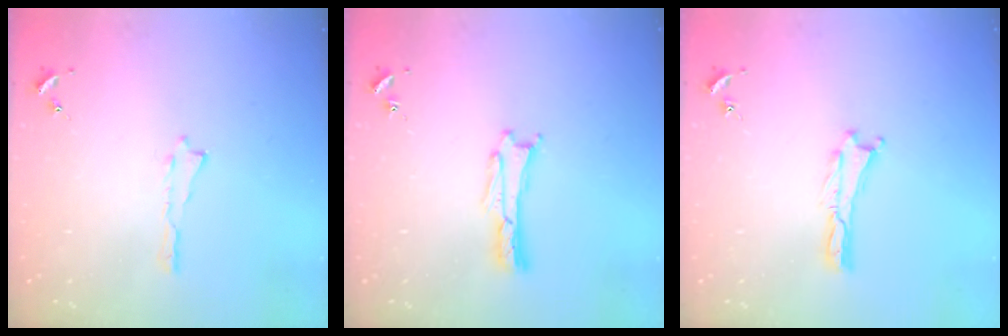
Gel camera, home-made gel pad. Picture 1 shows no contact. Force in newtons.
{"total": 0.0}
{"total": 0.0}